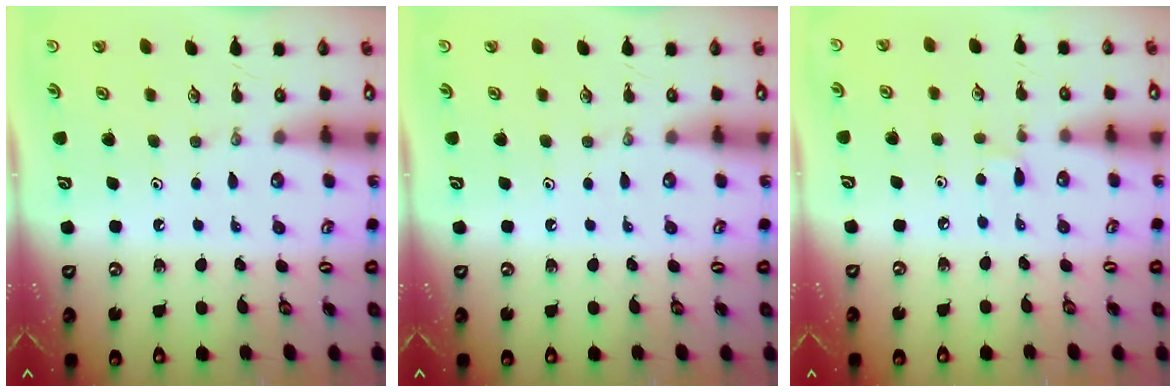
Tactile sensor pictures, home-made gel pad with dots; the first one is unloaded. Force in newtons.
{"total": 0.0}
{"total": 2.4, "press": 2.4, "slide": 0.4}